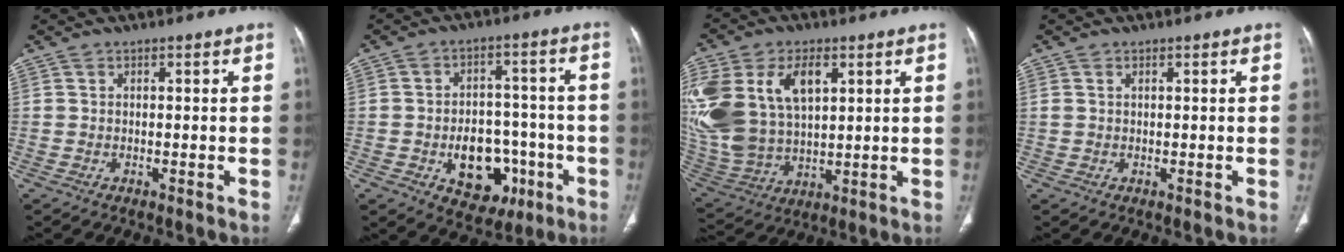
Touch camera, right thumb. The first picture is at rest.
{"total": 13.2, "force": [-4.4, 9.3, 8.3], "torque": [-0.076, 0.036, -0.047]}
{"total": 23.7, "force": [7.4, 14.5, 17.2], "torque": [-0.390, 0.003, 0.156]}
{"total": 0.9, "force": [0.3, 0.6, 0.6], "torque": [-0.018, 0.009, 0.012]}